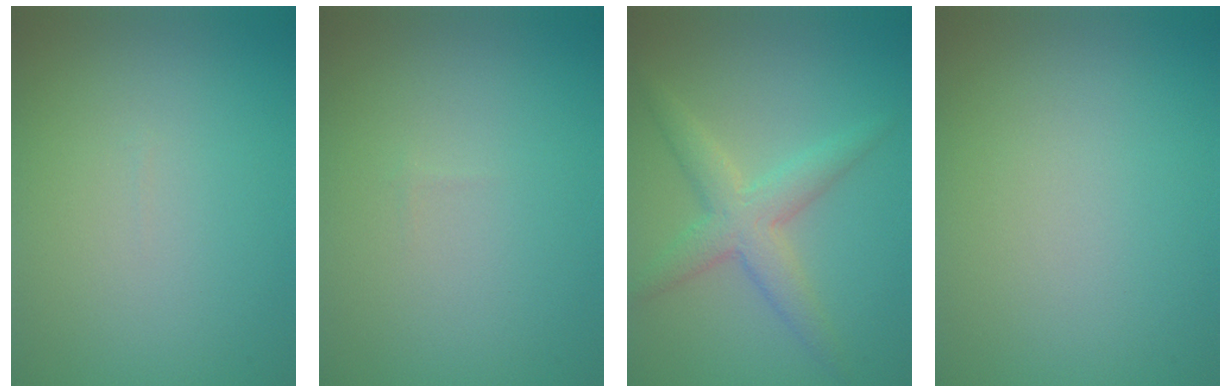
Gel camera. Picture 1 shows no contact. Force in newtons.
{"total": 0.0}
{"total": 3.9, "press": 3.9, "slide": 0.2}
{"total": 0.0}